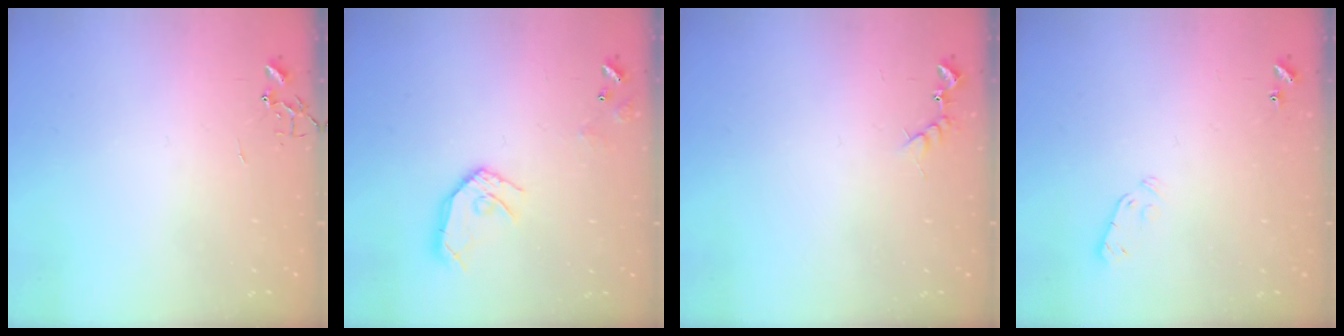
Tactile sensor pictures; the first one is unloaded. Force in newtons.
{"total": 11.7, "press": 11.6, "slide": 1.2}
{"total": 6.0, "press": 6.0, "slide": 0.6}
{"total": 4.1, "press": 4.1, "slide": 0.6}